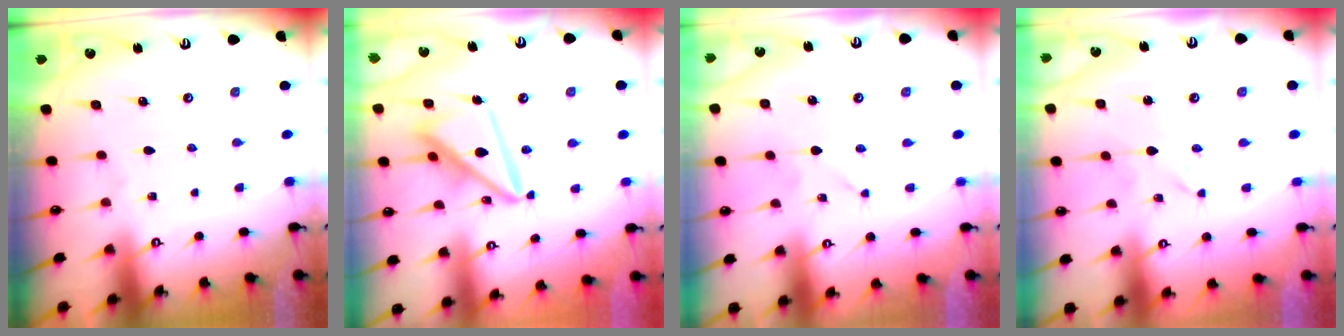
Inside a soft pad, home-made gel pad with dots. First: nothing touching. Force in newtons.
{"total": 14.7, "press": 14.6, "slide": 1.5}
{"total": 0.0}
{"total": 0.6, "press": 0.6, "slide": 0.1}